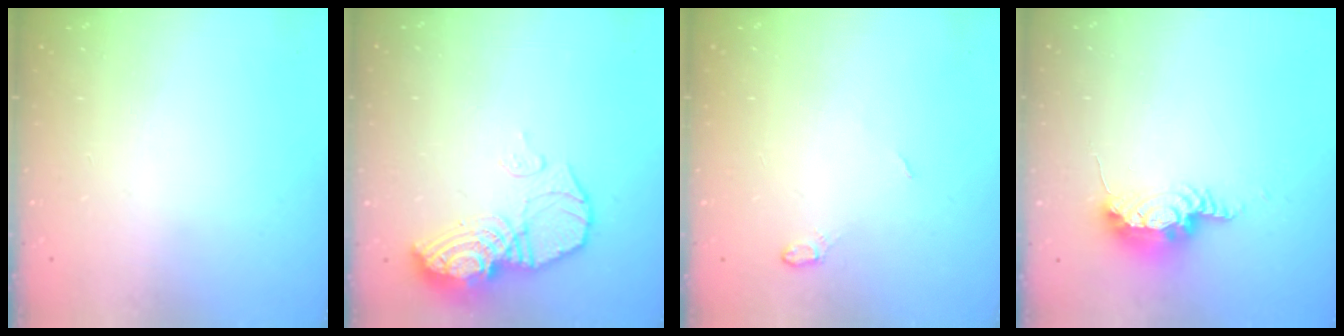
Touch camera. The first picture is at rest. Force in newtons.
{"total": 13.2, "press": 13.1, "slide": 1.2}
{"total": 3.9, "press": 3.9, "slide": 0.6}
{"total": 15.2, "press": 10.8, "slide": 10.7}